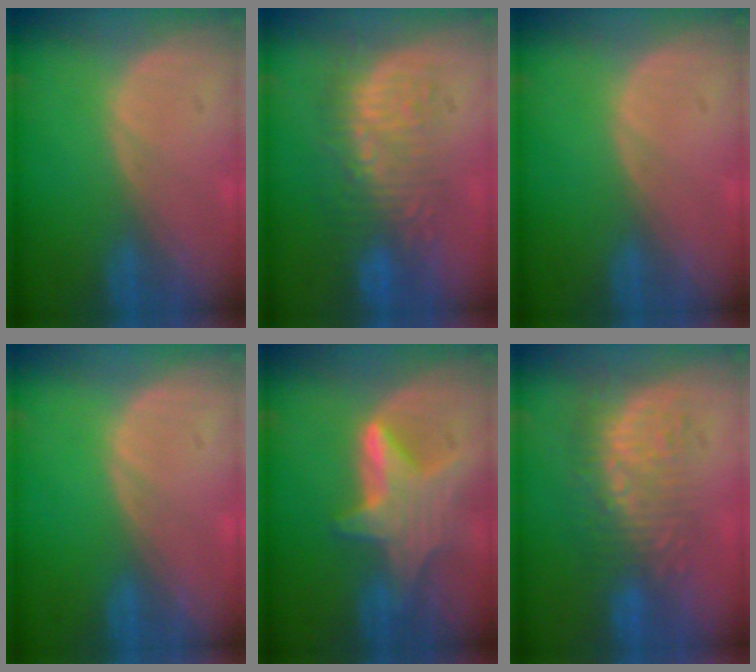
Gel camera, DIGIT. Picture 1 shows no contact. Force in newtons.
{"total": 8.9, "press": 8.7, "slide": 1.9}
{"total": 0.0}
{"total": 0.0}
{"total": 6.8, "press": 6.8, "slide": 0.1}
{"total": 9.2, "press": 8.5, "slide": 3.6}